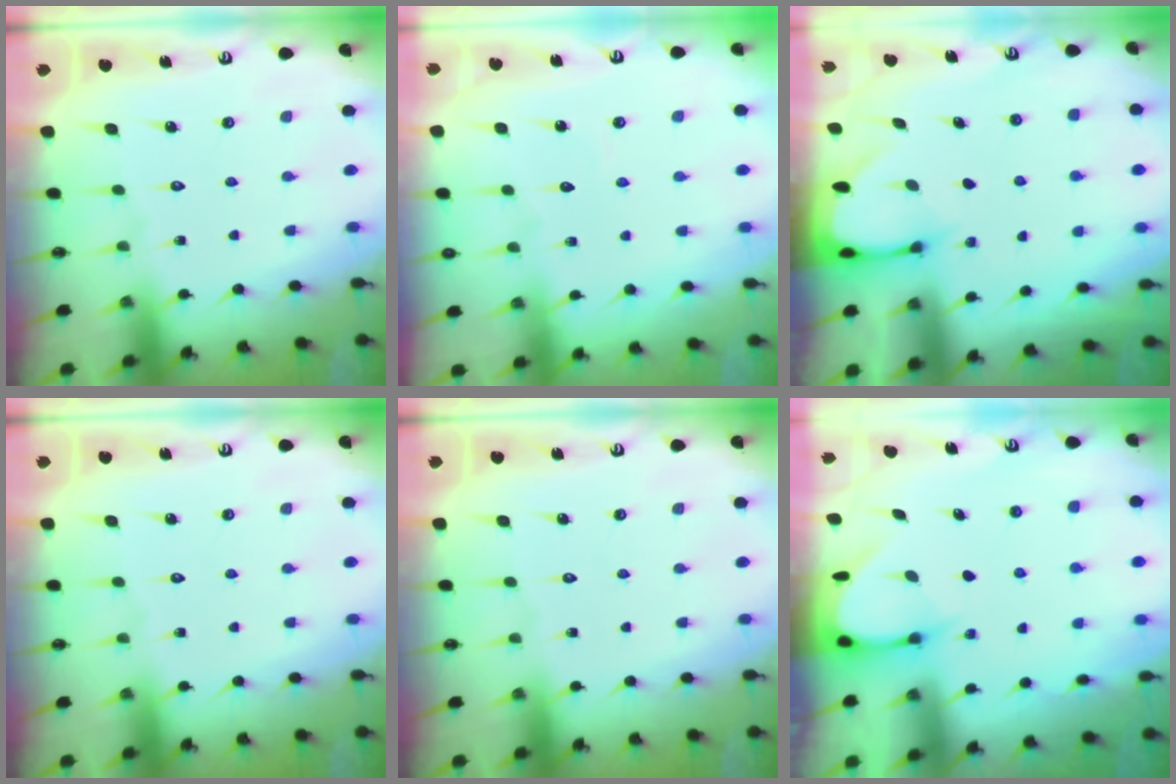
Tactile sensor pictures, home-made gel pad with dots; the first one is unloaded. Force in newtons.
{"total": 3.1, "press": 3.1, "slide": 0.3}
{"total": 2.6, "press": 2.5, "slide": 0.3}
{"total": 0.0}
{"total": 0.0}
{"total": 3.7, "press": 3.7, "slide": 0.3}